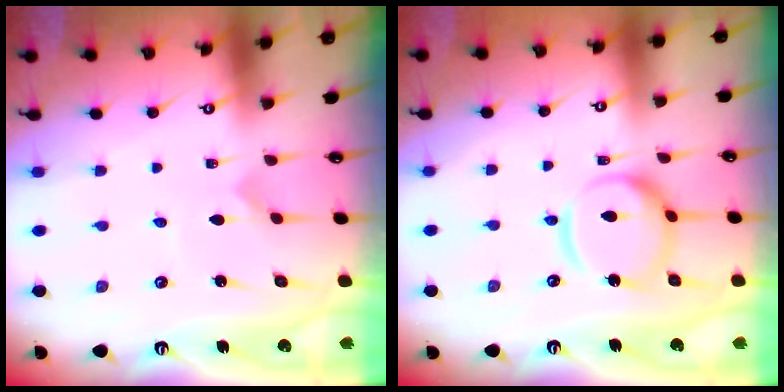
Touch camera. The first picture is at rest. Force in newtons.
{"total": 12.7, "press": 12.6, "slide": 1.3}